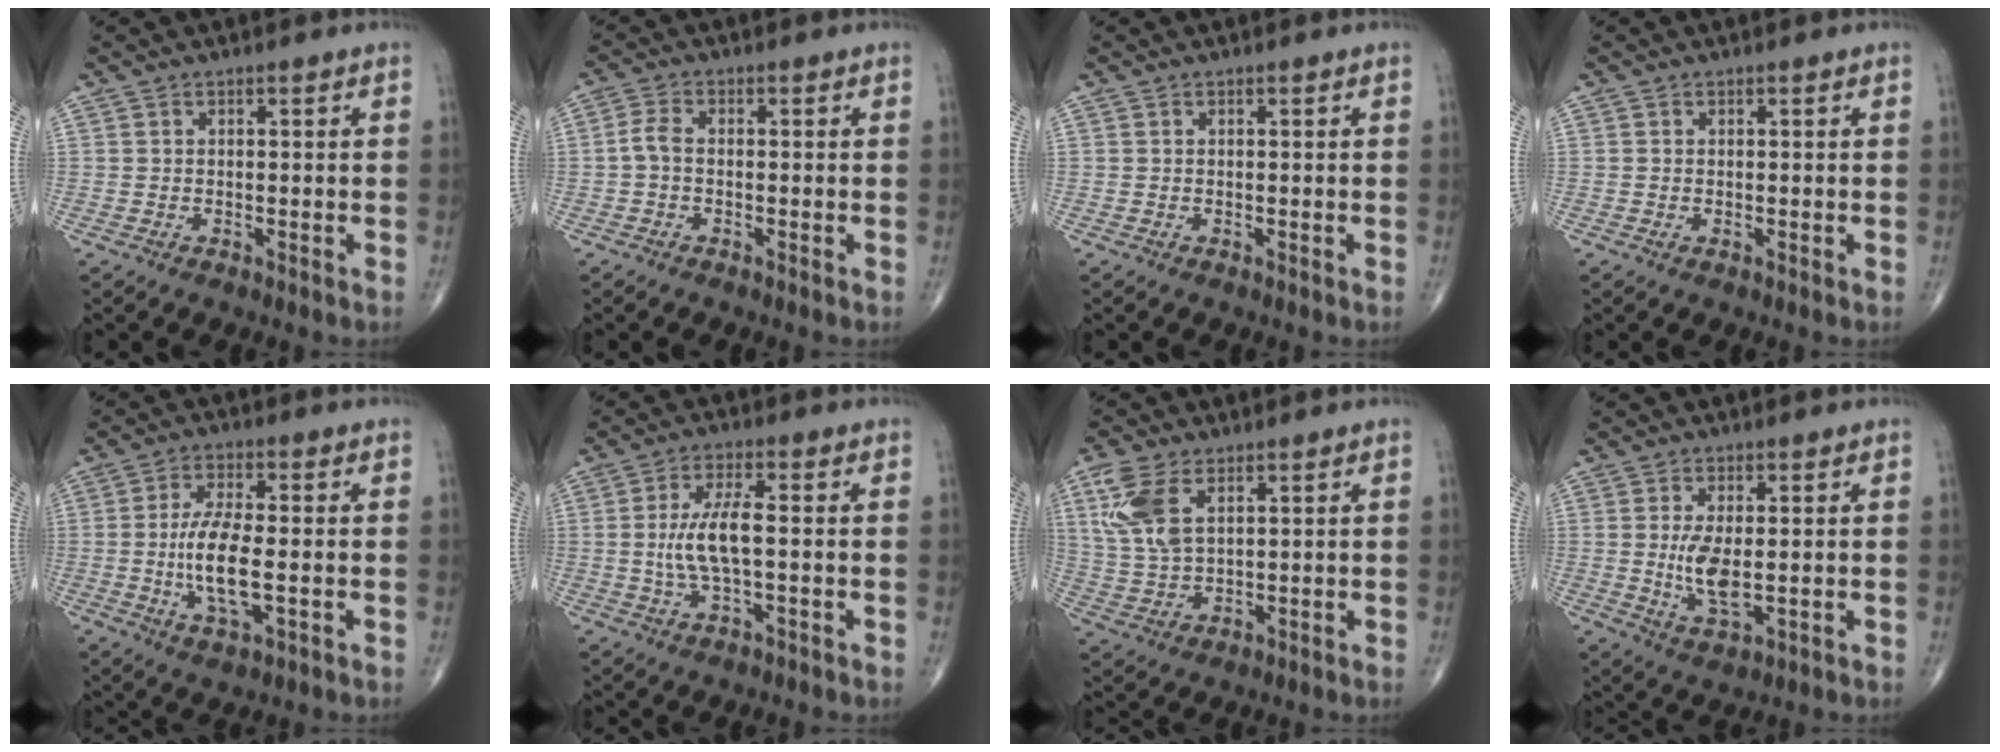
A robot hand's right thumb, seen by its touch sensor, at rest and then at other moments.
{"total": 2.8, "force": [-0.5, 1.6, 2.2], "torque": [-0.048, 0.007, -0.018]}
{"total": 0.0}
{"total": 0.0}
{"total": 10.1, "force": [-1.2, 3.5, 9.4], "torque": [-0.189, -0.003, -0.022]}
{"total": 8.0, "force": [-0.2, 2.5, 7.6], "torque": [-0.167, 0.007, -0.006]}
{"total": 9.5, "force": [3.9, 5.1, 7.1], "torque": [-0.159, -0.003, 0.084]}
{"total": 6.9, "force": [0.1, 2.9, 6.3], "torque": [-0.121, -0.017, 0.009]}